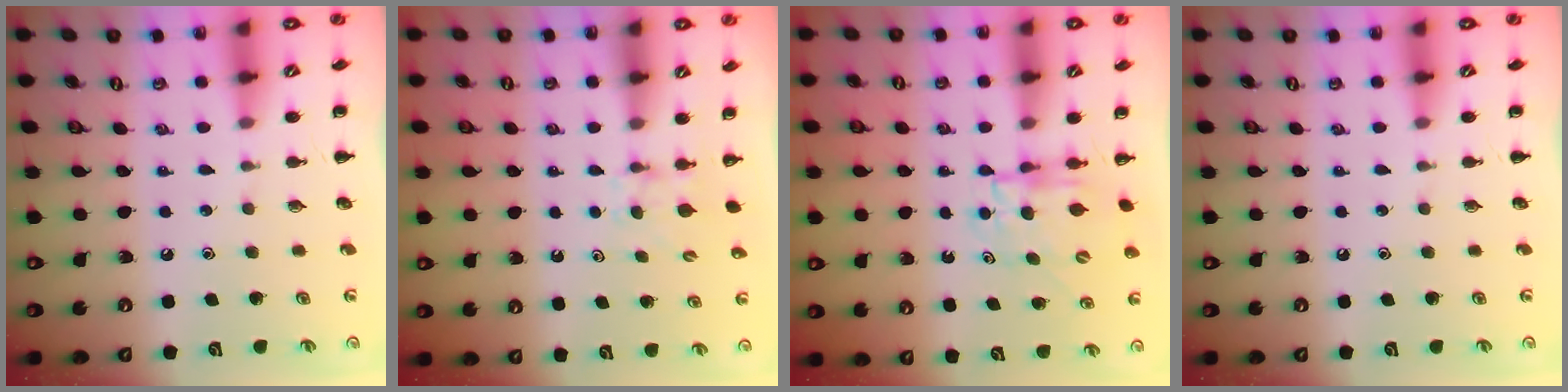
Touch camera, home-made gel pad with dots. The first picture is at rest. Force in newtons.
{"total": 3.9, "press": 3.5, "slide": 1.5}
{"total": 5.0, "press": 5.0, "slide": 0.5}
{"total": 0.0}